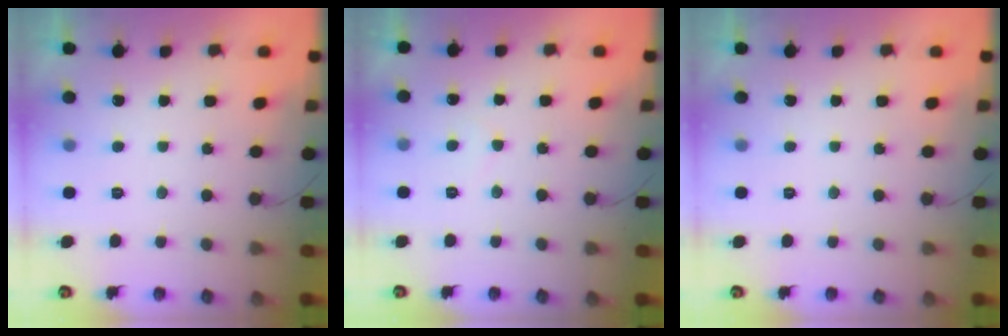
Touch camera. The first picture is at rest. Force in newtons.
{"total": 3.5, "press": 3.5, "slide": 0.1}
{"total": 0.0}